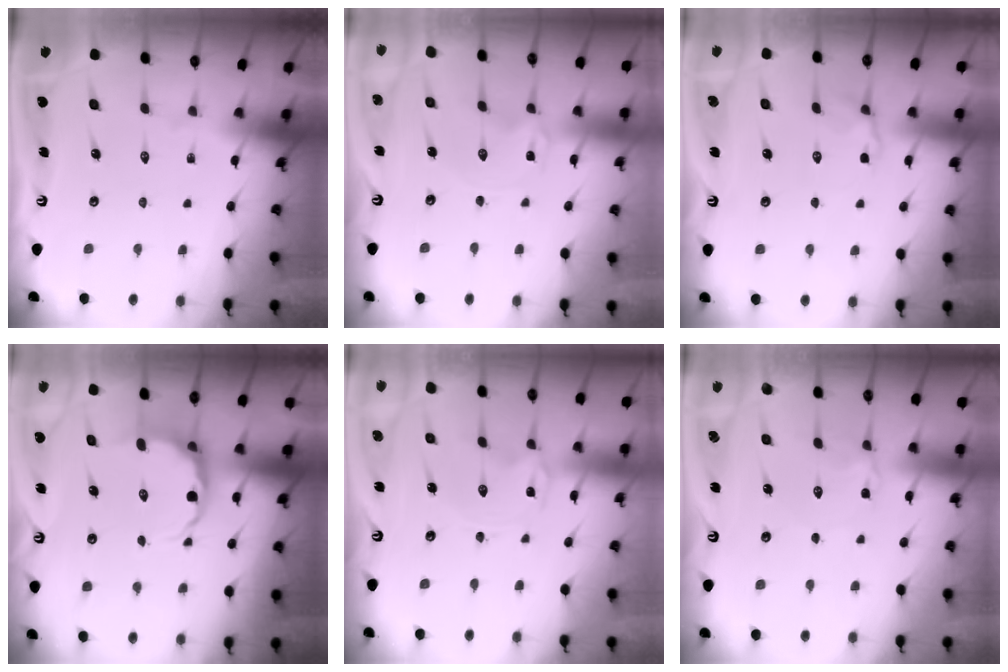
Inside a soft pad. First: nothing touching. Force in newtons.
{"total": 0.0}
{"total": 4.2, "press": 3.9, "slide": 1.7}
{"total": 7.3, "press": 7.1, "slide": 1.7}
{"total": 0.0}
{"total": 2.5, "press": 2.5, "slide": 0.2}